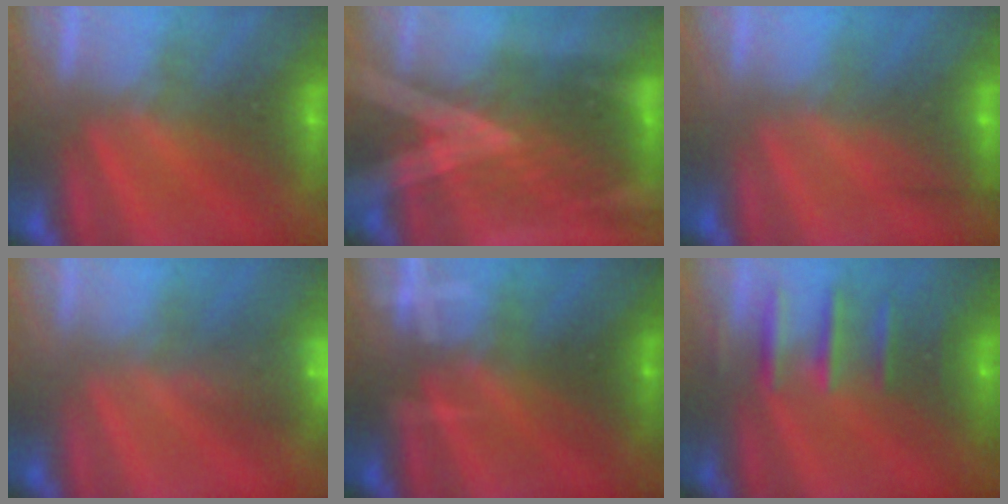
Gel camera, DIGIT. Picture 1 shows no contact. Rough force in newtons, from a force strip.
{"total": 2.9}
{"total": 2.4}
{"total": 7.2}
{"total": 3.1}
{"total": 2.5}